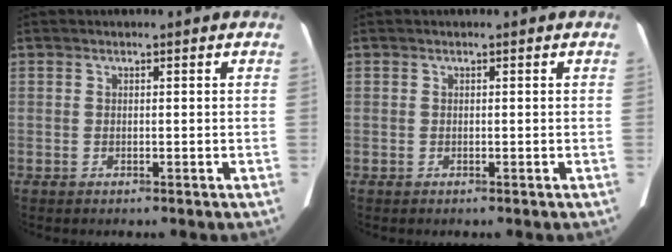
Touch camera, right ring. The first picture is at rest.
{"total": 0.0}